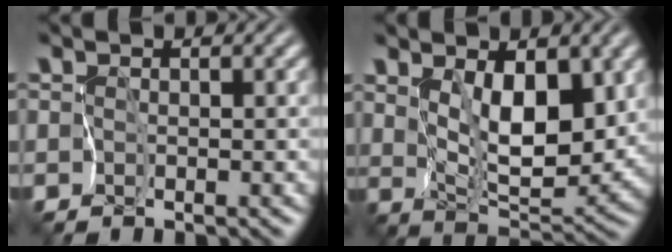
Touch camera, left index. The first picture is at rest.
{"total": 5.7, "force": [2.4, 2.3, 4.6], "torque": [-0.079, -0.013, 0.055]}